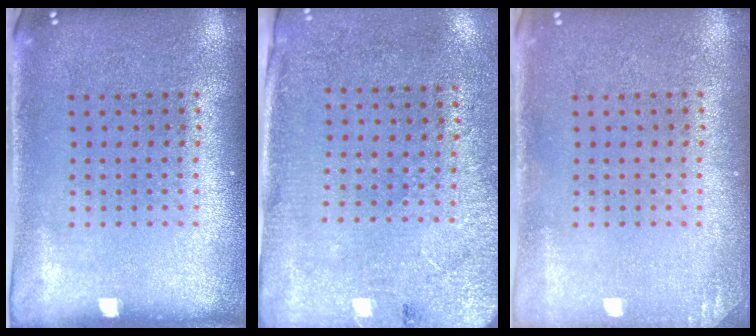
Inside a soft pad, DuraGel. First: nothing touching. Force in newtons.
{"total": 2.6, "press": 2.2, "slide": 1.4}
{"total": 1.0, "press": 1.0, "slide": 0.1}